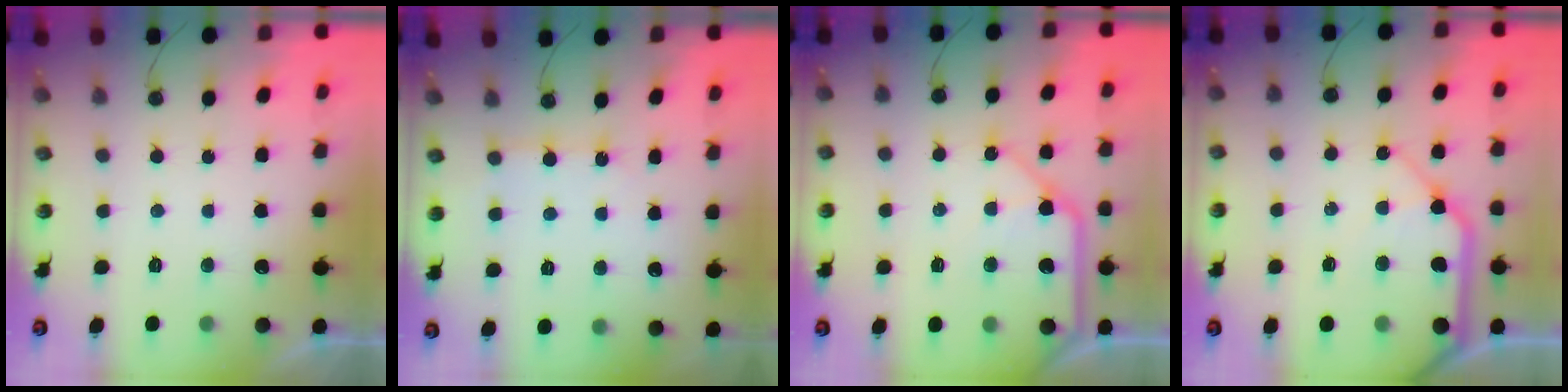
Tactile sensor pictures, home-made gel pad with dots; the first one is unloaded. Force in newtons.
{"total": 4.0, "press": 4.0, "slide": 0.5}
{"total": 12.1, "press": 11.9, "slide": 1.6}
{"total": 16.8, "press": 16.6, "slide": 2.4}